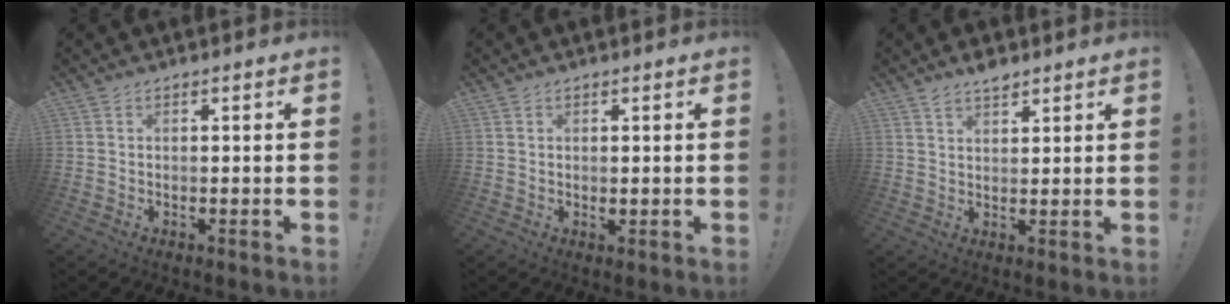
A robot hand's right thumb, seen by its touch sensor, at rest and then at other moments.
{"total": 0.5, "force": [0.3, 0.3, 0.3], "torque": [0.003, -0.004, 0.005]}
{"total": 4.3, "force": [3.5, 1.9, 1.7], "torque": [-0.009, -0.025, 0.060]}